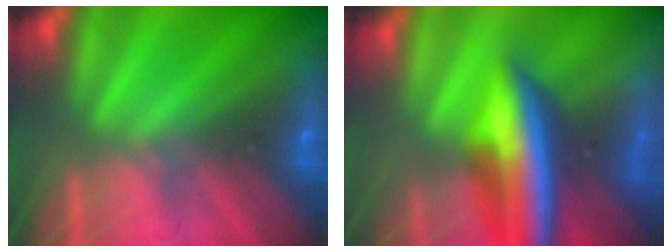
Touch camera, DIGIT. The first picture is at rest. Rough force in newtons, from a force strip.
{"total": 6.7}